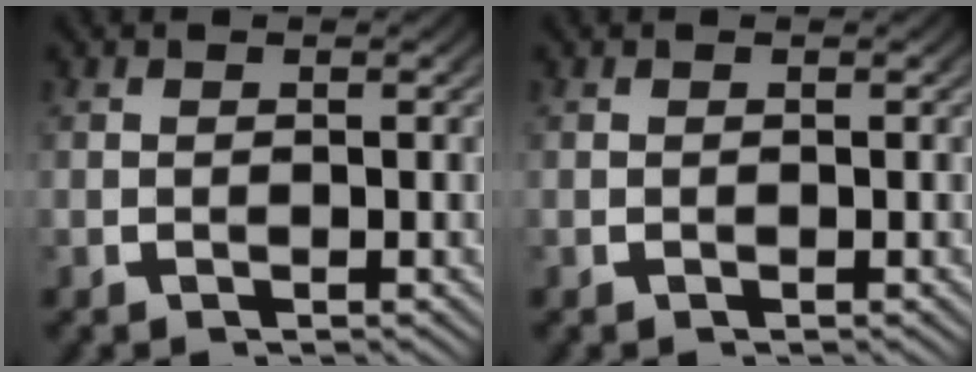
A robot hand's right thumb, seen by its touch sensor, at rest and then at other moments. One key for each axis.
{"total": 0.0}